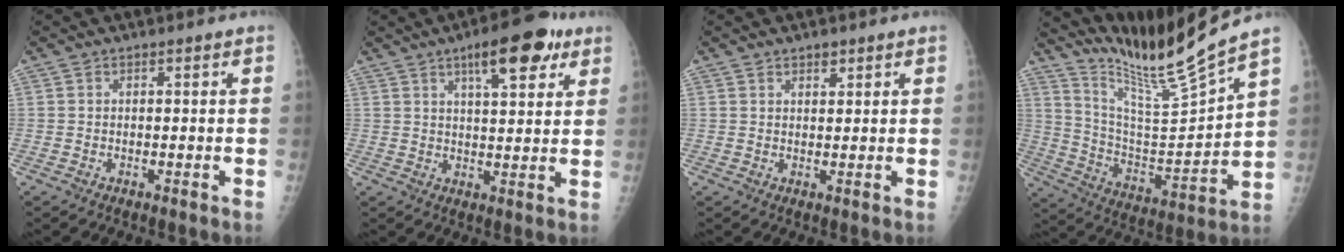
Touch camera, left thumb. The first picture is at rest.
{"total": 11.7, "force": [6.4, 4.1, 8.9], "torque": [-0.104, -0.017, 0.089]}
{"total": 1.9, "force": [1.3, 1.0, 0.8], "torque": [0.000, -0.008, 0.020]}
{"total": 16.2, "force": [14.3, -1.4, 7.5], "torque": [-0.122, -0.106, 0.266]}